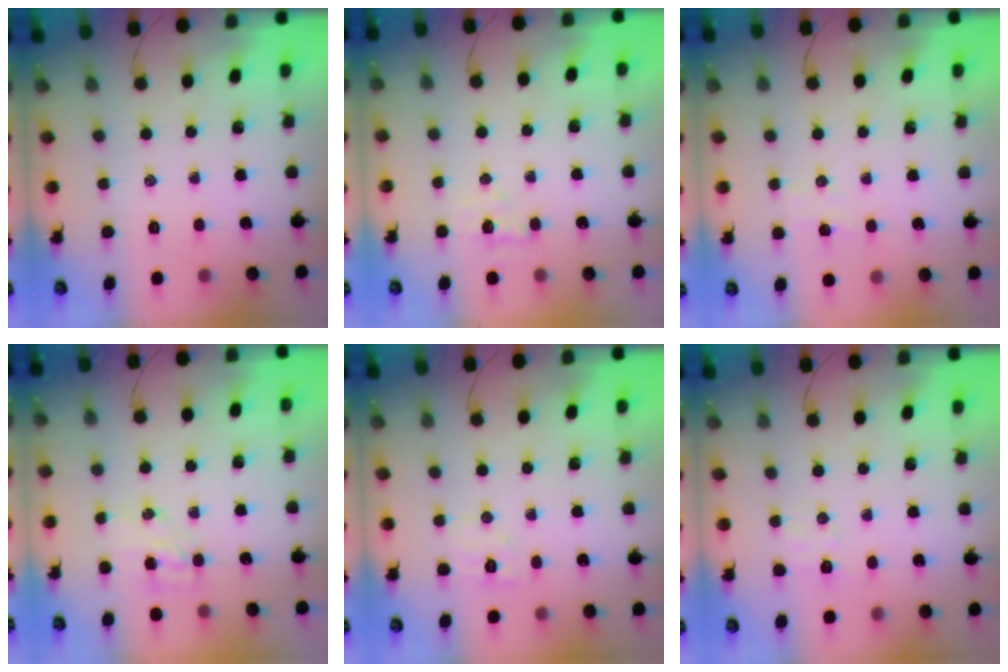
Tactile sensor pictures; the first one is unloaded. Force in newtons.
{"total": 2.1, "press": 2.0, "slide": 0.7}
{"total": 3.4, "press": 3.3, "slide": 0.9}
{"total": 4.3, "press": 4.3, "slide": 0.7}
{"total": 6.3, "press": 6.2, "slide": 1.4}
{"total": 5.2, "press": 5.0, "slide": 1.2}